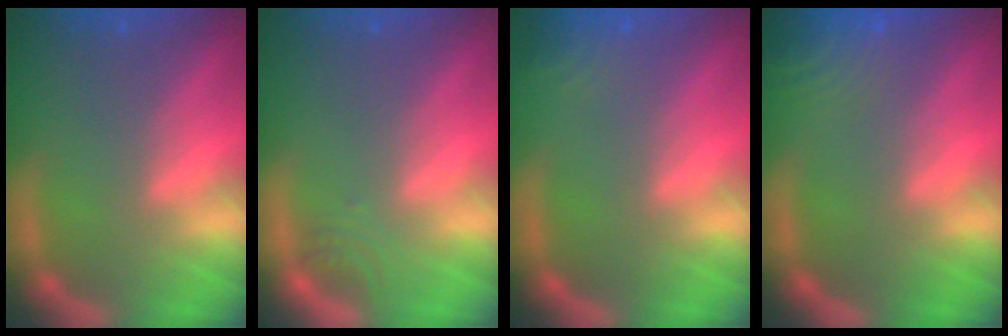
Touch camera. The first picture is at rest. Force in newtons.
{"total": 1.4}
{"total": 2.4}
{"total": 6.1}